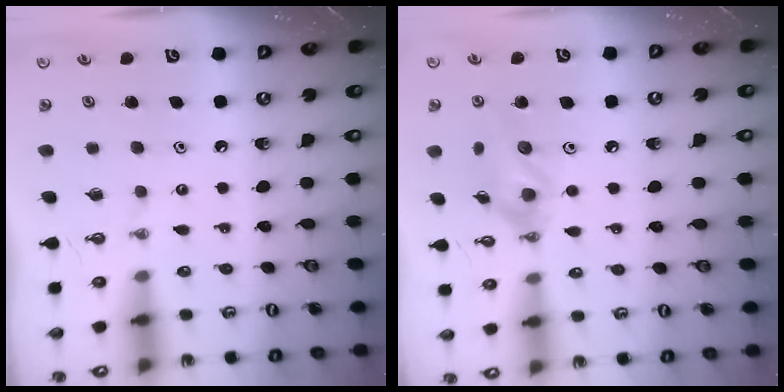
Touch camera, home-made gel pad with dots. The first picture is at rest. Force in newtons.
{"total": 11.9, "press": 11.9, "slide": 1.4}